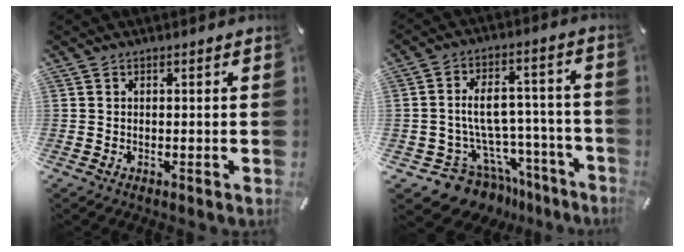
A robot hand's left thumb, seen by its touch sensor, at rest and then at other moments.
{"total": 12.8, "force": [-4.6, 9.7, 7.0], "torque": [-0.123, 0.011, -0.066]}